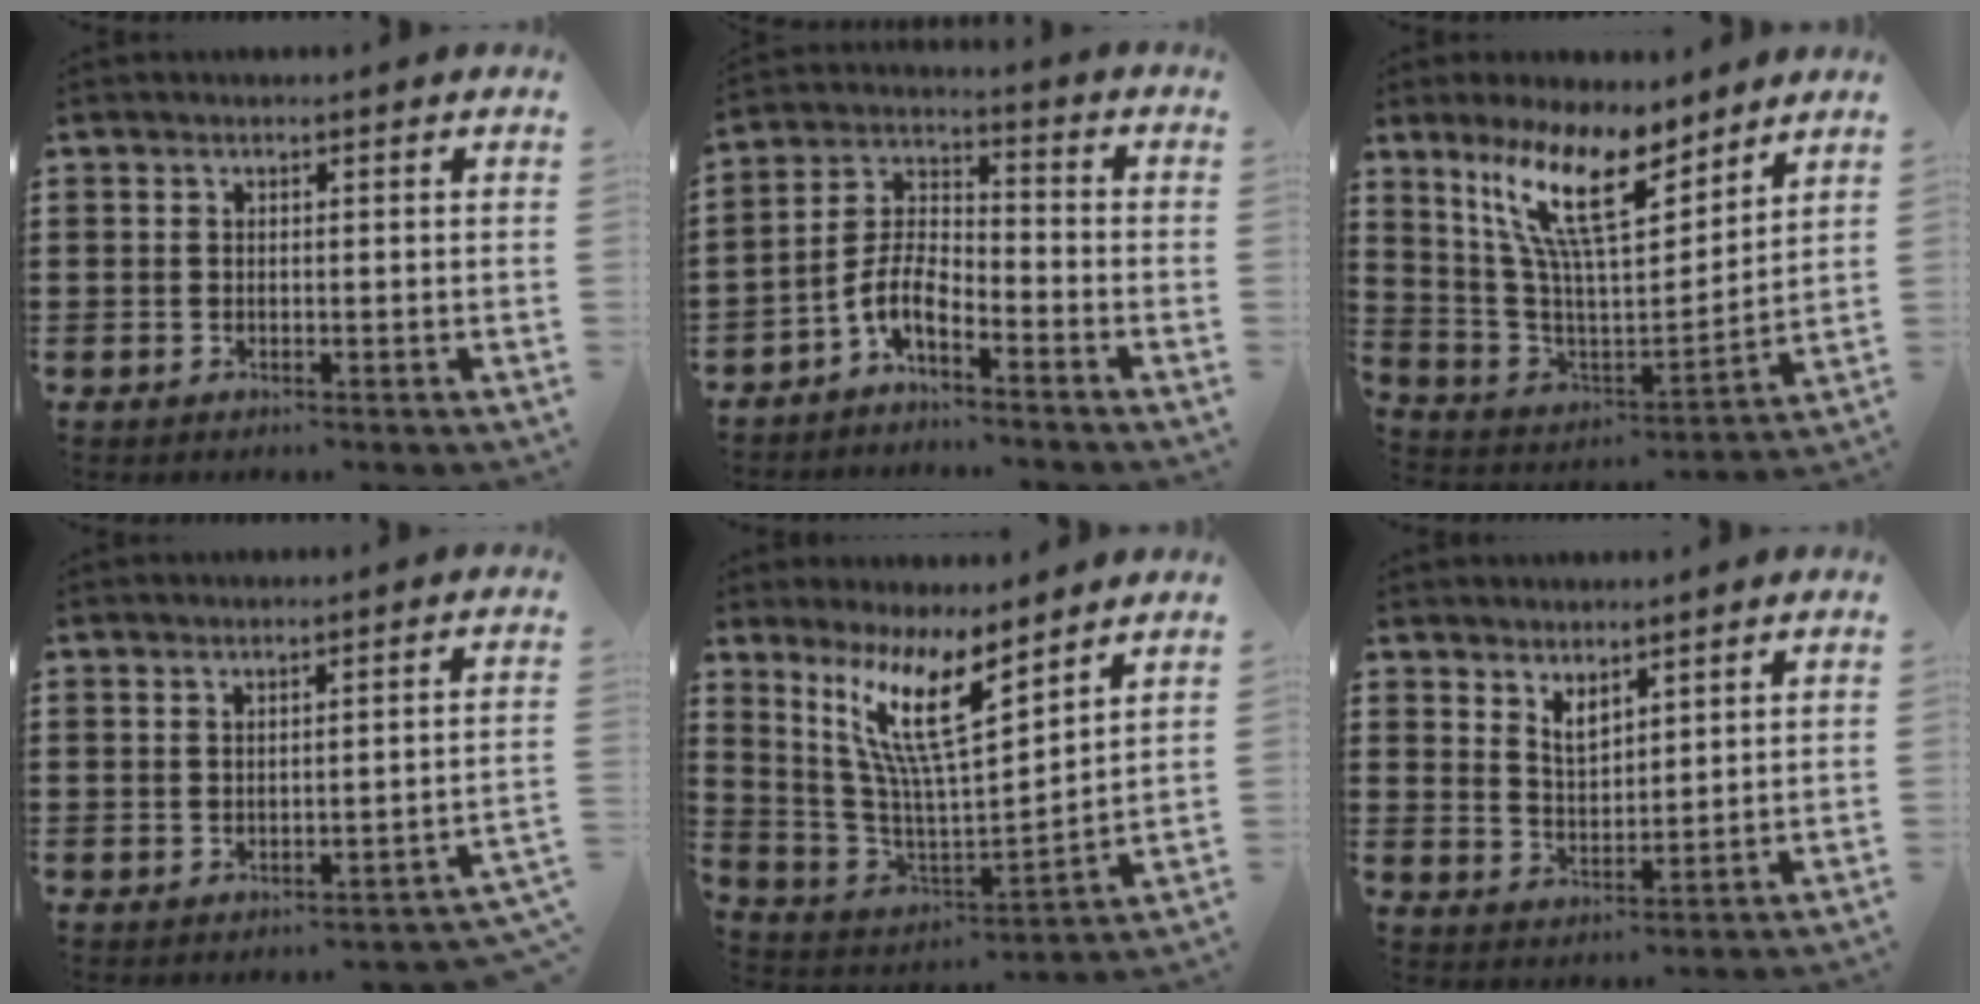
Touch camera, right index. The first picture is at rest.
{"total": 5.8, "force": [-4.2, 2.0, 3.4], "torque": [-0.099, -0.006, -0.094]}
{"total": 13.4, "force": [8.8, 3.6, 9.4], "torque": [-0.212, -0.034, 0.155]}
{"total": 1.3, "force": [-1.1, -0.1, 0.7], "torque": [-0.016, -0.002, -0.023]}
{"total": 11.5, "force": [6.8, 2.1, 9.1], "torque": [-0.206, -0.037, 0.116]}
{"total": 3.3, "force": [2.7, 1.4, 1.1], "torque": [-0.030, 0.002, 0.052]}